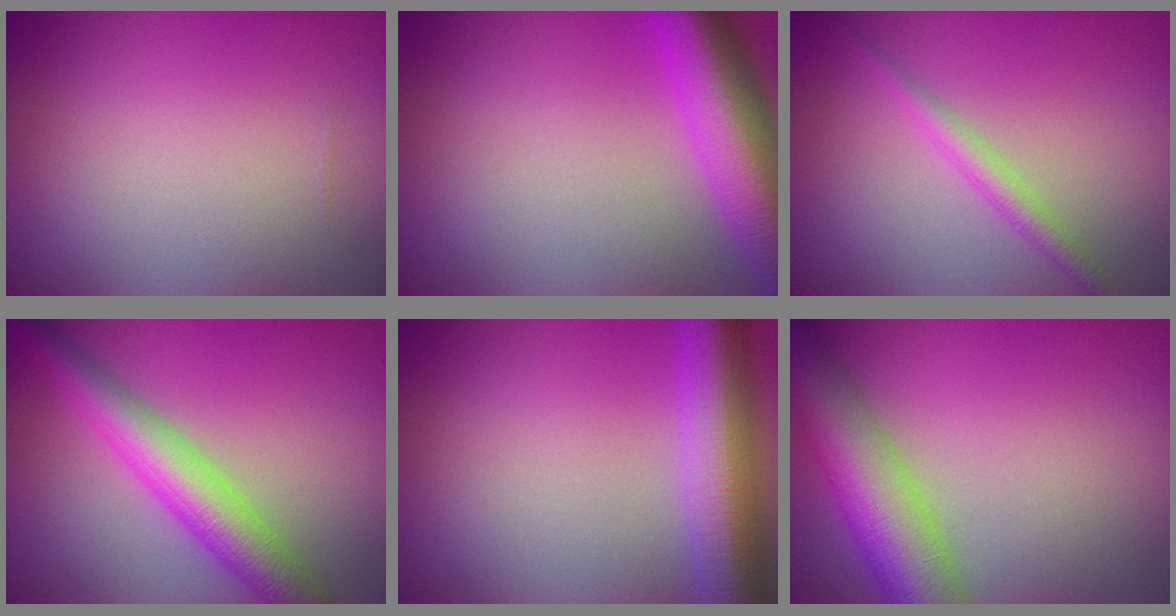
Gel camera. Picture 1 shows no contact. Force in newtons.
{"total": 9.2, "press": 9.2, "slide": 0.3}
{"total": 1.9, "press": 1.9, "slide": 0.1}
{"total": 5.6, "press": 5.5, "slide": 0.2}
{"total": 7.7, "press": 7.7, "slide": 0.3}
{"total": 8.6, "press": 8.6, "slide": 0.5}